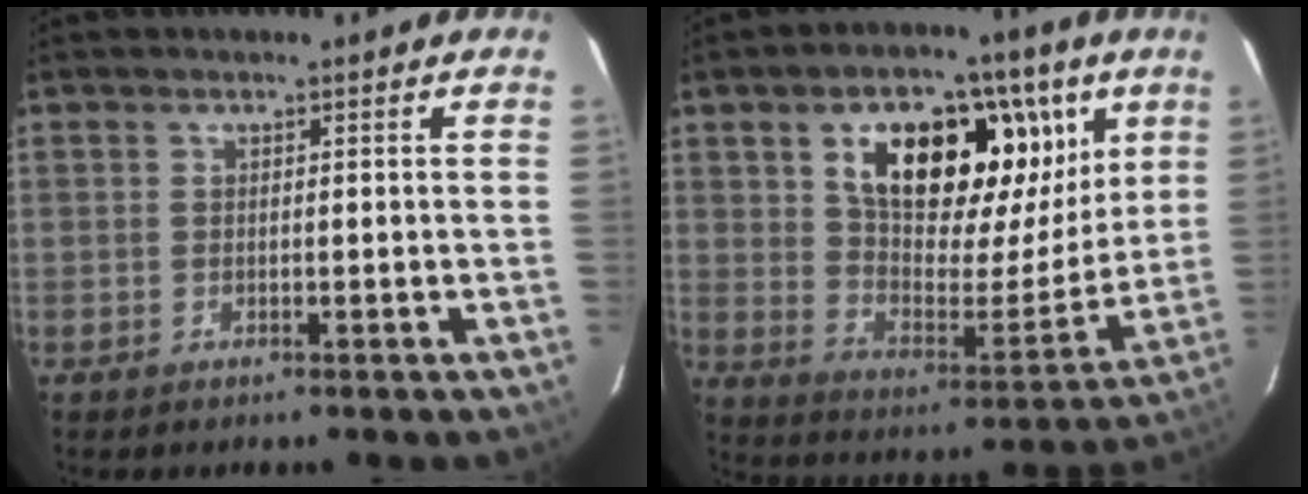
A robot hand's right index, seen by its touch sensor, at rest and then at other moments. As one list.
[{"total": 20.5, "force": [8.5, 9.7, 15.9], "torque": [-0.232, 0.023, 0.143]}]